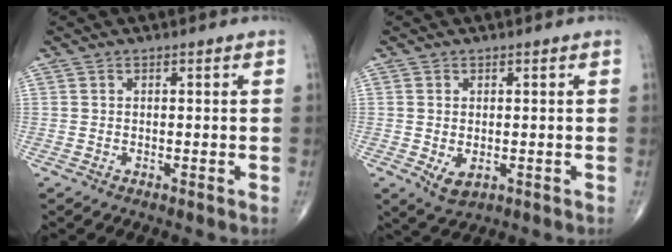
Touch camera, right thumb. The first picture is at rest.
{"total": 3.3, "force": [-0.7, 2.0, 2.6], "torque": [-0.043, -0.007, -0.002]}